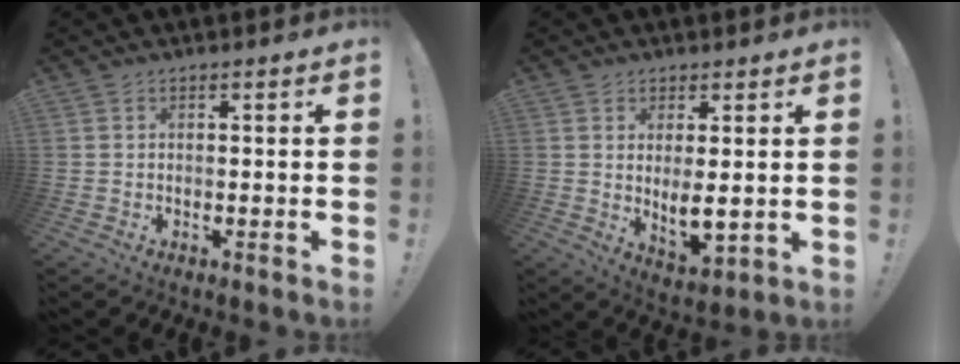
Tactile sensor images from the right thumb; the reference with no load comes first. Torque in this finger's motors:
{"motor_torque": [0.26, -0.17, 0.17, 0.29, 0.07]}